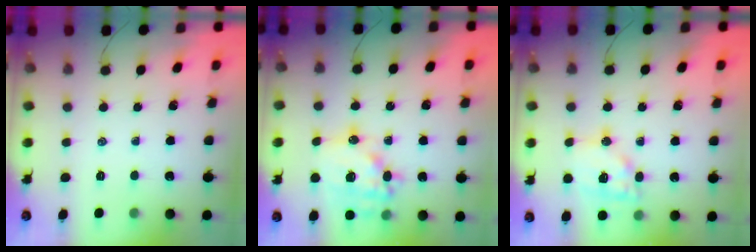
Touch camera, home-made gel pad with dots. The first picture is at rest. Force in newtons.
{"total": 17.7, "press": 17.4, "slide": 3.3}
{"total": 13.1, "press": 13.0, "slide": 1.9}